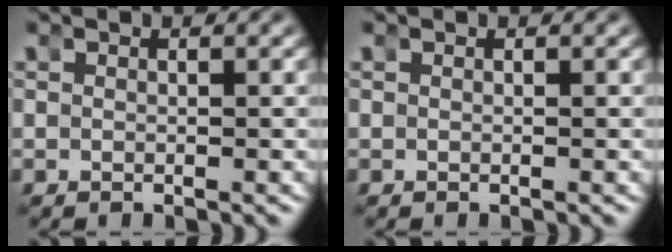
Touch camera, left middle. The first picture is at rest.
{"total": 0.0}